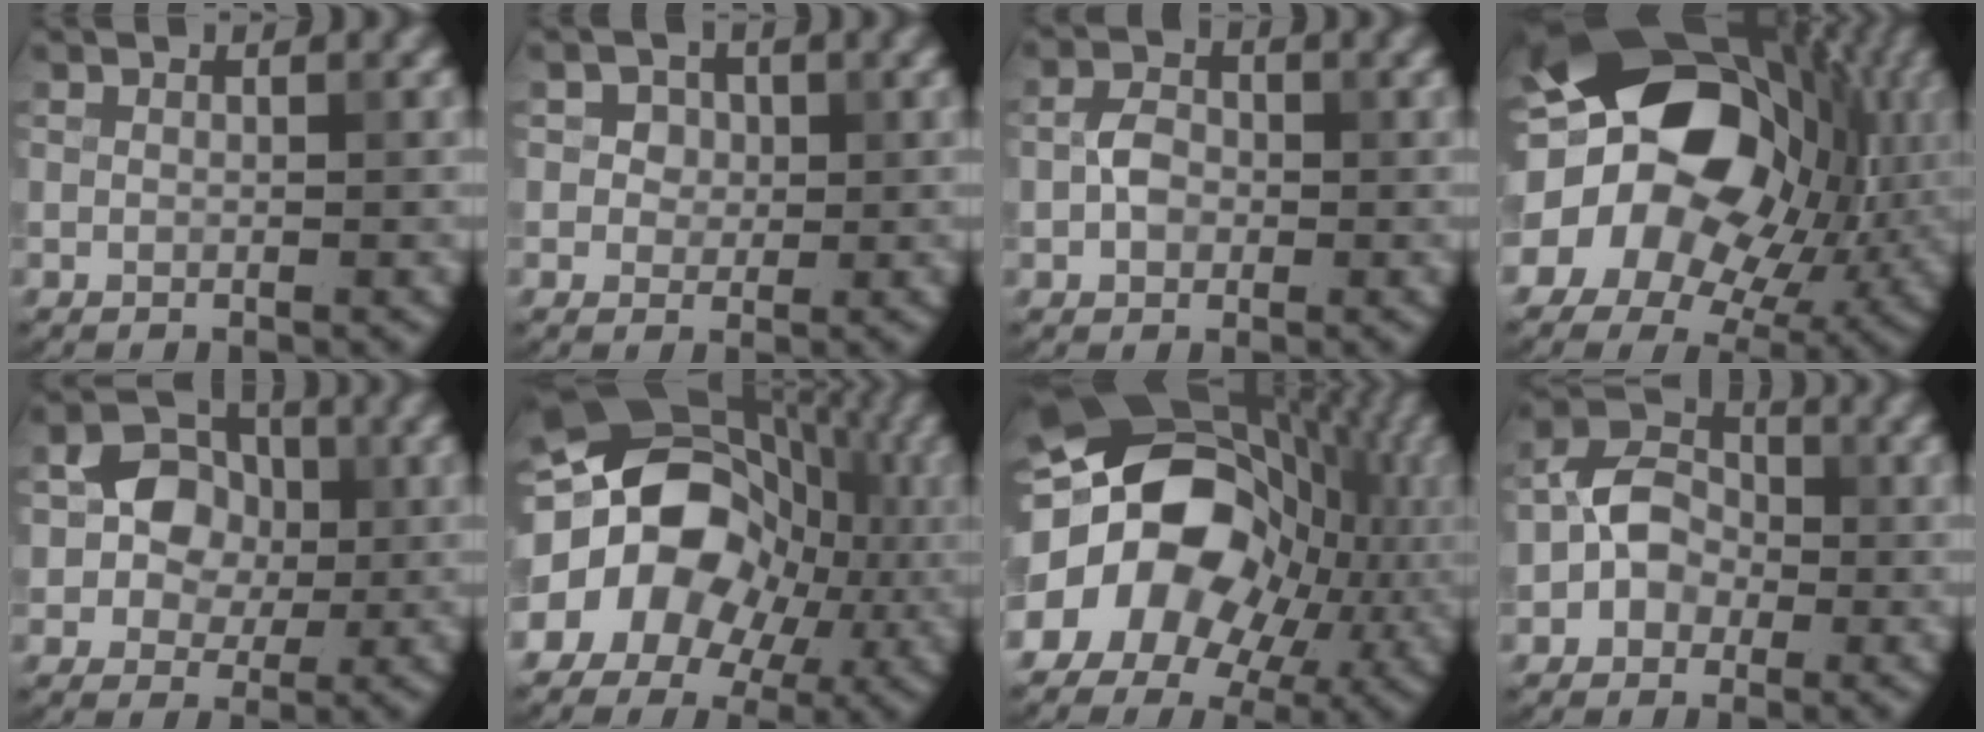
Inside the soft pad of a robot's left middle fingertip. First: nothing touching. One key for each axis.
{"total": 2.8, "fx": 1.2, "fy": 2.2, "fz": 1.3, "tx": -0.020, "ty": 0.006, "tz": 0.007}
{"total": 2.5, "fx": -0.5, "fy": 1.9, "fz": 1.6, "tx": -0.028, "ty": 0.004, "tz": -0.015}
{"total": 19.2, "fx": 2.6, "fy": 14.3, "fz": 12.5, "tx": -0.209, "ty": 0.019, "tz": 0.045}
{"total": 4.8, "fx": 0.4, "fy": 3.9, "fz": 2.6, "tx": -0.035, "ty": 0.003, "tz": -0.006}
{"total": 15.9, "fx": 0.2, "fy": 12.4, "fz": 9.9, "tx": -0.151, "ty": 0.001, "tz": -0.019}
{"total": 17.6, "fx": -0.4, "fy": 13.5, "fz": 11.2, "tx": -0.191, "ty": -0.005, "tz": -0.009}
{"total": 4.0, "fx": -0.9, "fy": 3.3, "fz": 2.1, "tx": -0.025, "ty": 0.012, "tz": -0.021}